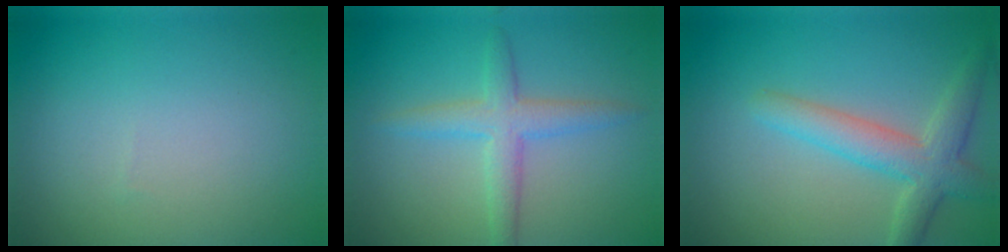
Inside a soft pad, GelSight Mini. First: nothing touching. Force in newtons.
{"total": 3.2, "press": 3.2, "slide": 0.1}
{"total": 4.0, "press": 4.0, "slide": 0.3}